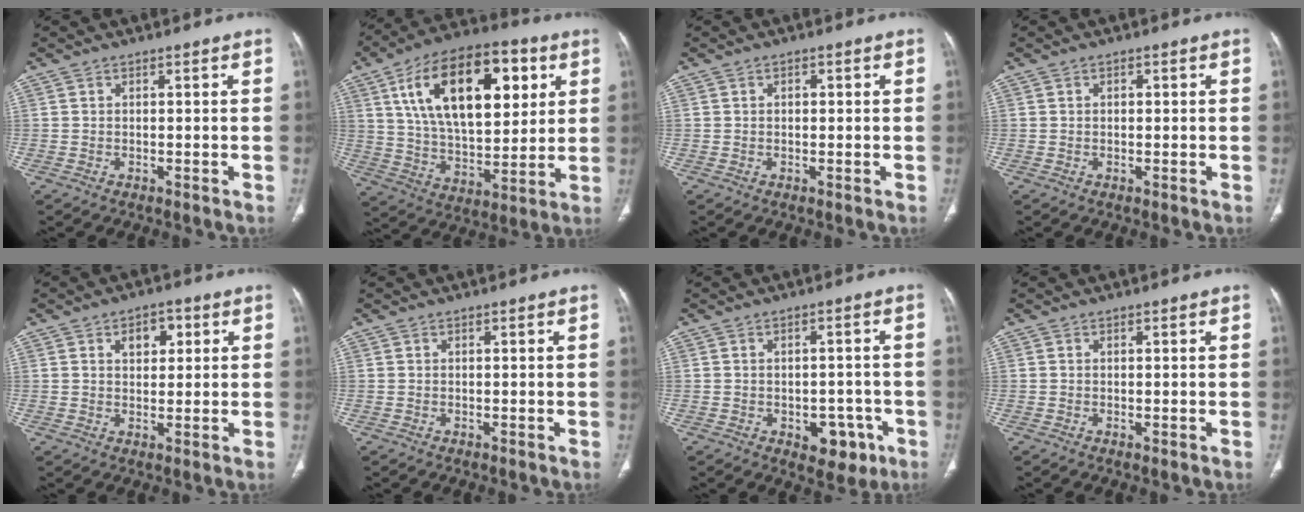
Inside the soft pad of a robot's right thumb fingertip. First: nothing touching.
{"total": 25.5, "force": [8.9, 13.0, 20.0], "torque": [-0.304, -0.014, 0.148]}
{"total": 1.2, "force": [0.3, 0.7, 0.8], "torque": [-0.013, 0.002, 0.005]}
{"total": 0.9, "force": [0.2, 0.6, 0.6], "torque": [-0.010, 0.001, 0.004]}
{"total": 4.9, "force": [1.9, 3.2, 3.3], "torque": [-0.025, -0.002, 0.025]}
{"total": 0.0}
{"total": 5.4, "force": [-2.3, 3.6, 3.2], "torque": [-0.016, 0.014, -0.023]}
{"total": 0.0}